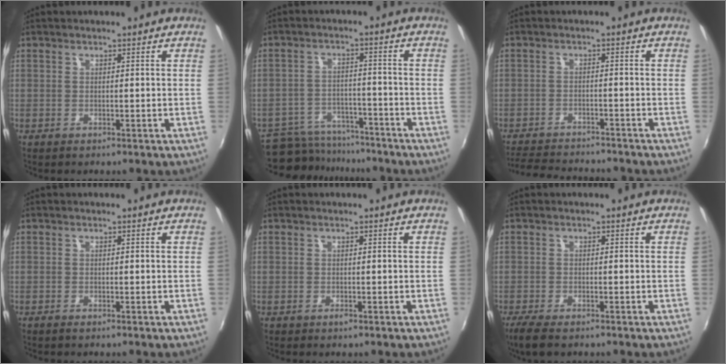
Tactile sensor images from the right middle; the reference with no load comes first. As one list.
[{"total": 12.0, "force": [-10.6, 4.7, 3.0], "torque": [-0.086, 0.007, -0.151]}, {"total": 10.4, "force": [-9.6, 1.8, 3.4], "torque": [-0.091, -0.009, -0.149]}, {"total": 0.8, "force": [-0.6, 0.1, 0.4], "torque": [-0.009, -0.003, -0.013]}, {"total": 0.6, "force": [-0.5, 0.3, 0.3], "torque": [-0.006, -0.002, -0.010]}, {"total": 4.5, "force": [-3.4, 1.0, 2.8], "torque": [-0.069, -0.017, -0.063]}]